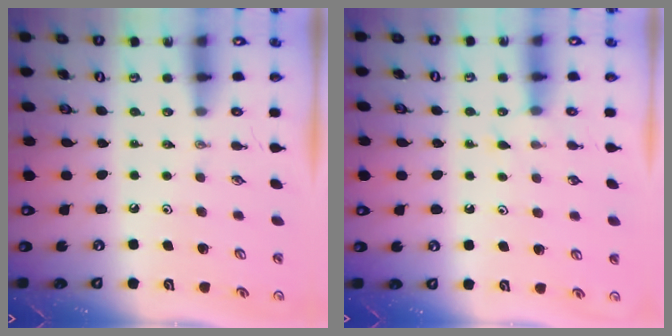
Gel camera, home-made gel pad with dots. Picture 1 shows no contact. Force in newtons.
{"total": 3.6, "press": 3.6, "slide": 0.4}